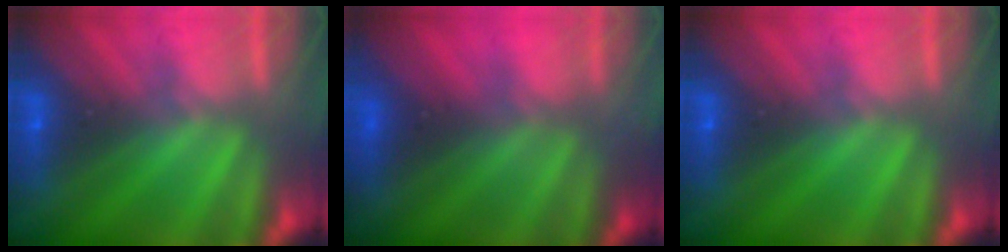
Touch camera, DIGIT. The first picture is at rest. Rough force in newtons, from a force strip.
{"total": 8.5}
{"total": 0.0}